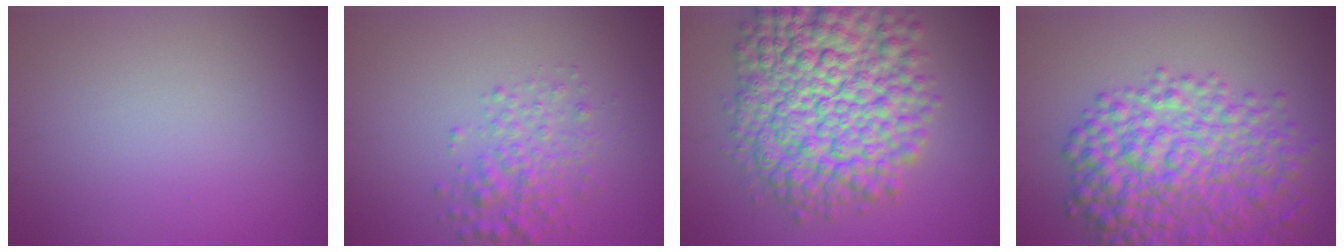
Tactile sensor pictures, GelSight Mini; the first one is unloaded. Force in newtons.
{"total": 3.0, "press": 3.0, "slide": 0.1}
{"total": 12.4, "press": 12.4, "slide": 0.3}
{"total": 8.5, "press": 8.5, "slide": 0.2}